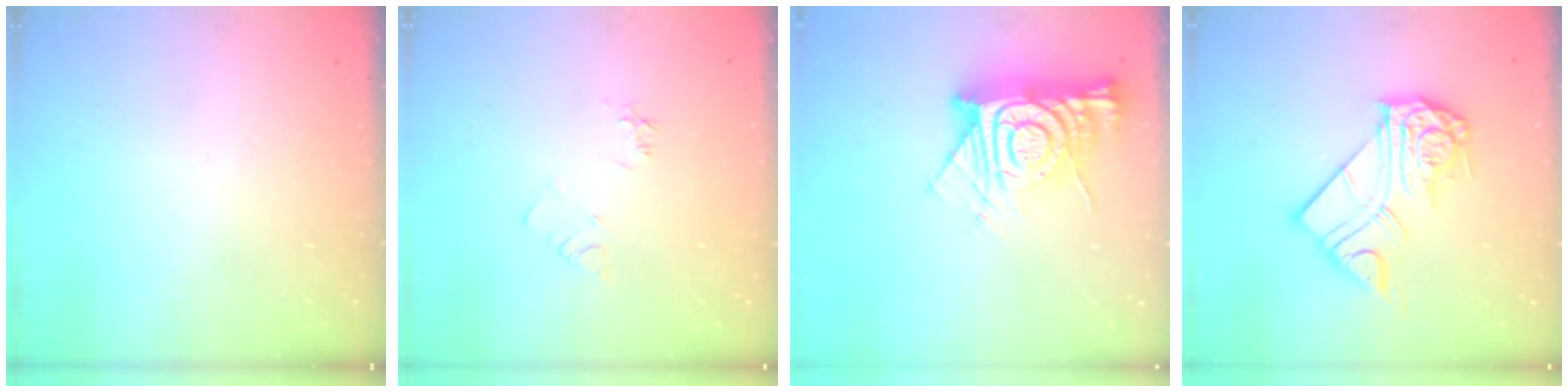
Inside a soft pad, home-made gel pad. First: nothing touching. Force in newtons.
{"total": 4.6, "press": 4.6, "slide": 0.5}
{"total": 16.1, "press": 16.0, "slide": 1.6}
{"total": 13.7, "press": 13.6, "slide": 1.4}